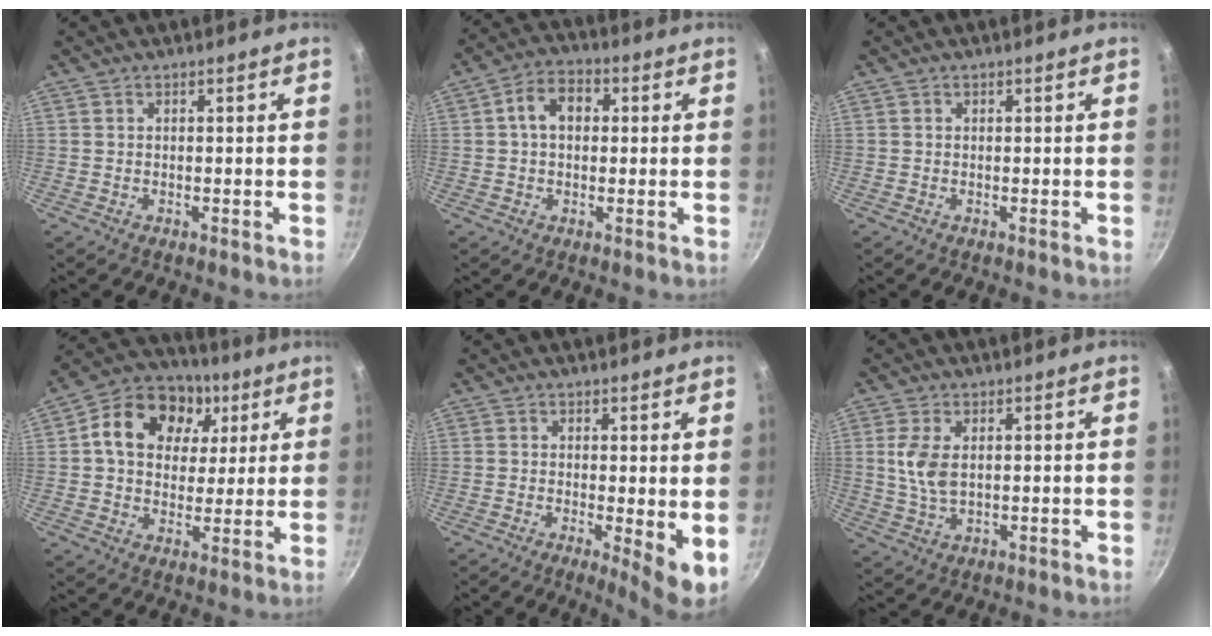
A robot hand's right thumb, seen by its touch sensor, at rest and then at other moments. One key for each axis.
{"total": 7.5, "fx": 1.2, "fy": 5.4, "fz": 5.1, "tx": -0.062, "ty": 0.018, "tz": 0.008}
{"total": 0.0}
{"total": 17.3, "fx": 5.2, "fy": 13.2, "fz": 10.0, "tx": -0.155, "ty": 0.011, "tz": 0.072}
{"total": 5.6, "fx": 0.0, "fy": 1.5, "fz": 5.4, "tx": -0.078, "ty": -0.016, "tz": 0.001}
{"total": 6.5, "fx": 1.2, "fy": 3.7, "fz": 5.2, "tx": -0.108, "ty": -0.003, "tz": 0.026}